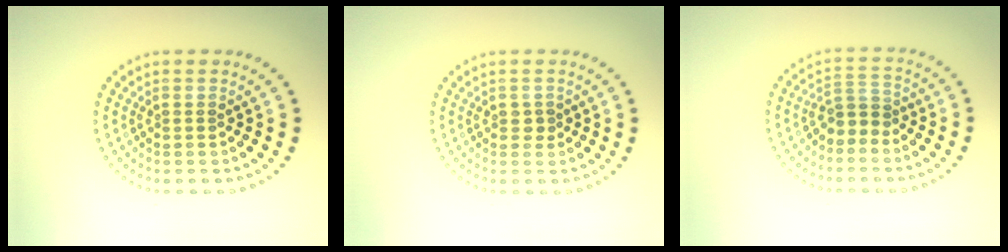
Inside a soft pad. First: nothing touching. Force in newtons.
{"total": 1.0, "press": 1.0, "slide": 0.2}
{"total": 2.1, "press": 1.7, "slide": 1.2}